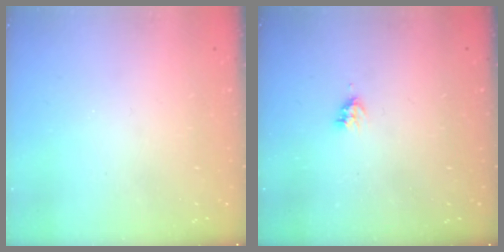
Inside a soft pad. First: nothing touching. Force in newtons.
{"total": 3.5, "press": 3.4, "slide": 0.5}